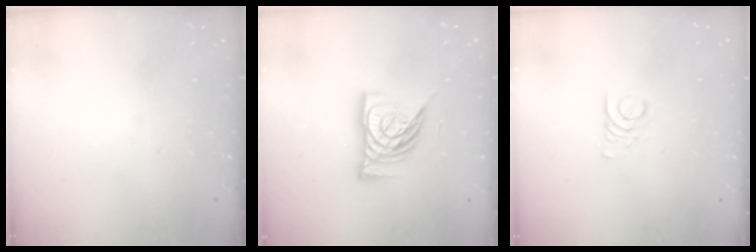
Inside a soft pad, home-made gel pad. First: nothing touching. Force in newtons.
{"total": 11.6, "press": 11.5, "slide": 1.5}
{"total": 1.6, "press": 1.6, "slide": 0.1}